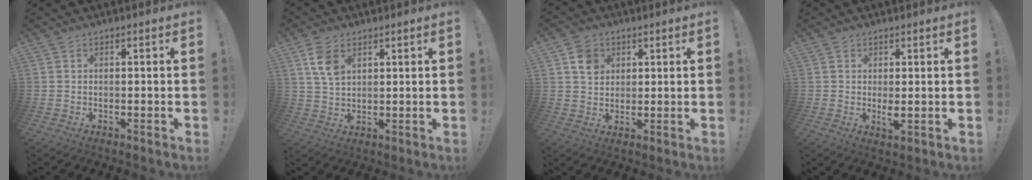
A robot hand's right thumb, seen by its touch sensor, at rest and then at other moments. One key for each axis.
{"total": 7.0, "fx": 3.2, "fy": 4.3, "fz": 4.5, "tx": -0.079, "ty": -0.005, "tz": 0.063}
{"total": 6.5, "fx": 2.8, "fy": 5.5, "fz": 2.1, "tx": -0.020, "ty": -0.009, "tz": 0.054}
{"total": 2.5, "fx": 0.8, "fy": 1.3, "fz": 2.1, "tx": -0.022, "ty": -0.009, "tz": 0.014}